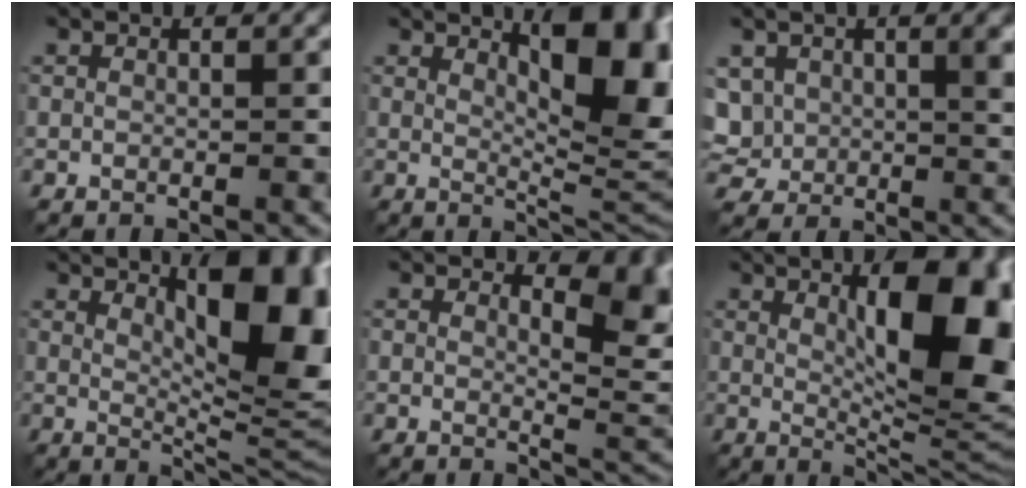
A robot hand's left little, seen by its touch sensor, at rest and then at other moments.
{"total": 10.4, "force": [3.7, 3.3, 9.1], "torque": [-0.122, 0.001, 0.062]}
{"total": 6.5, "force": [1.9, 4.6, 4.1], "torque": [-0.094, -0.011, 0.044]}
{"total": 12.2, "force": [4.1, 3.8, 10.8], "torque": [-0.140, -0.001, 0.067]}
{"total": 6.0, "force": [2.4, 2.7, 4.7], "torque": [-0.056, -0.008, 0.038]}
{"total": 14.7, "force": [3.1, 4.9, 13.5], "torque": [-0.159, 0.006, 0.048]}